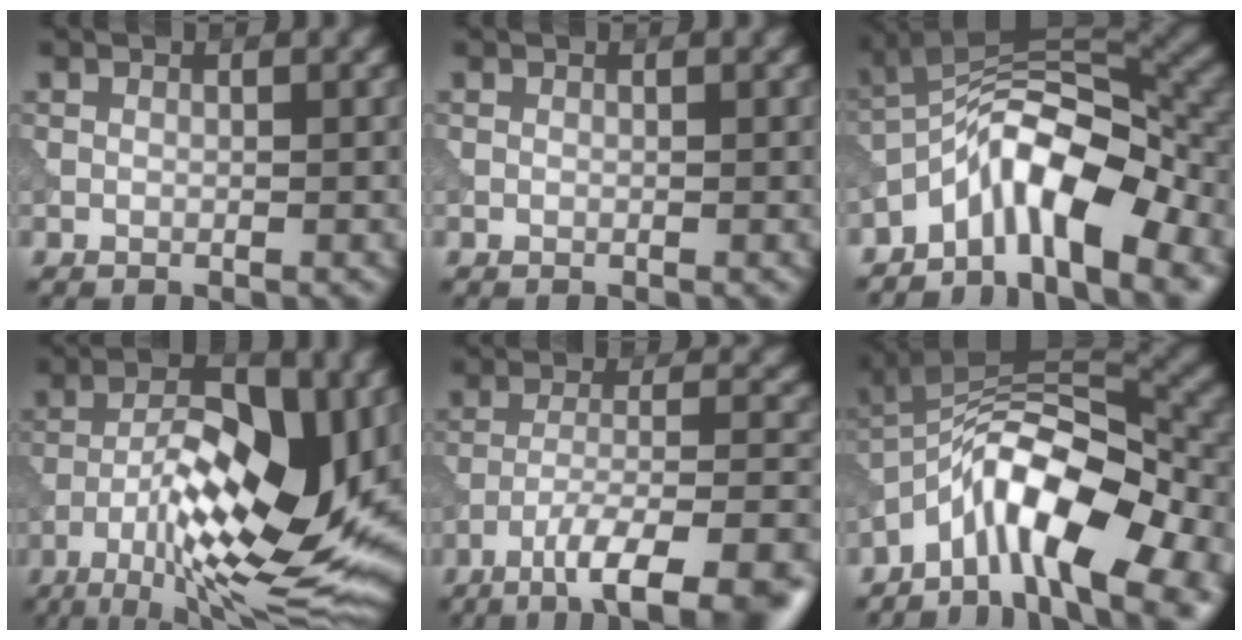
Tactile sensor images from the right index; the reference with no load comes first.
{"total": 0.0}
{"total": 9.2, "force": [-5.5, 2.6, 6.9], "torque": [-0.109, 0.015, -0.110]}
{"total": 15.7, "force": [-4.8, 5.4, 13.9], "torque": [-0.211, 0.013, -0.081]}
{"total": 11.9, "force": [-8.4, 2.7, 8.0], "torque": [-0.124, -0.007, -0.118]}
{"total": 13.5, "force": [-7.2, 5.0, 10.2], "torque": [-0.163, 0.013, -0.125]}